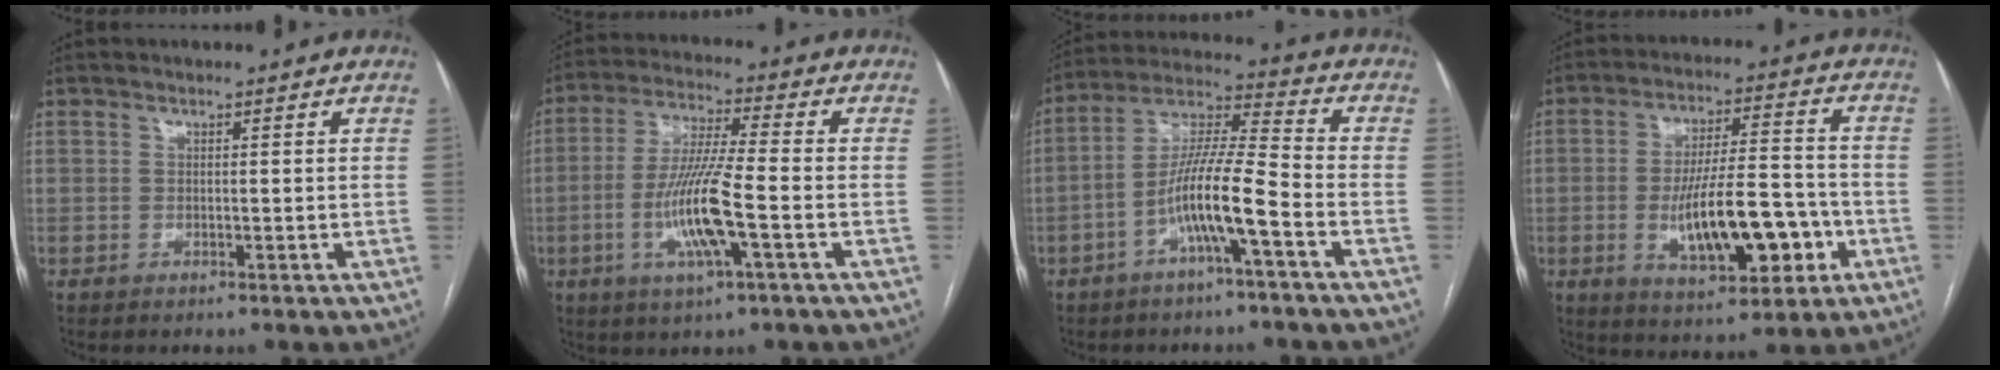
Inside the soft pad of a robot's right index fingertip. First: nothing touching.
{"total": 11.3, "force": [-3.2, 0.6, 10.9], "torque": [-0.219, -0.008, -0.063]}
{"total": 11.0, "force": [-4.5, 0.4, 10.0], "torque": [-0.195, 0.018, -0.084]}
{"total": 14.4, "force": [-3.9, 4.5, 13.1], "torque": [-0.220, 0.011, -0.053]}